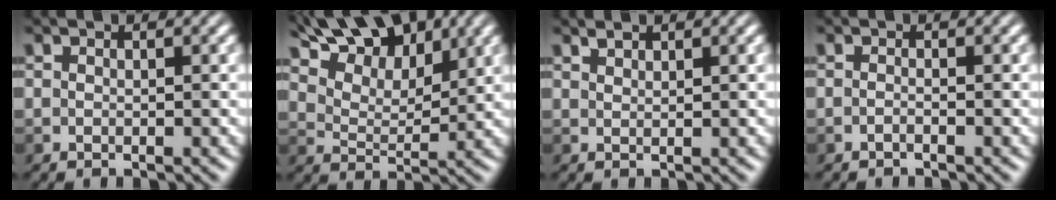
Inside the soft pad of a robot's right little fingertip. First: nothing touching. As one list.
[{"total": 12.0, "force": [8.7, 5.3, 6.4], "torque": [-0.116, 0.010, 0.144]}, {"total": 0.7, "force": [0.7, 0.0, -0.1], "torque": [-0.001, 0.000, 0.019]}, {"total": 0.6, "force": [-0.5, -0.2, 0.1], "torque": [-0.005, 0.000, -0.011]}]